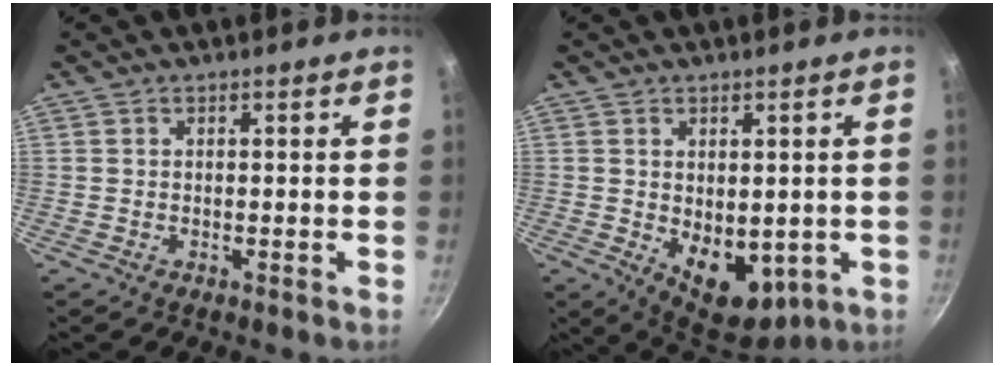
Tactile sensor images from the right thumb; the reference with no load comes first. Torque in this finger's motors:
{"motor_torque": [-0.38, 0.78, 0.08, 0.04, 0.23]}